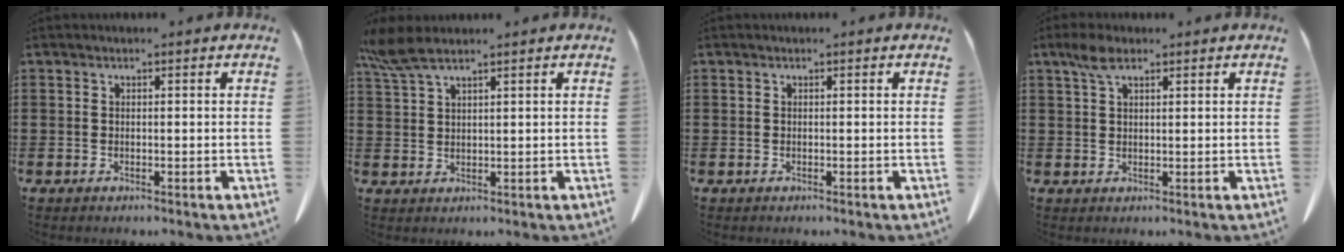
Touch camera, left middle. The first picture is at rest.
{"total": 5.1, "force": [3.7, 1.0, 3.4], "torque": [-0.083, -0.007, 0.068]}
{"total": 0.0}
{"total": 3.4, "force": [2.0, 1.4, 2.4], "torque": [-0.053, 0.005, 0.037]}